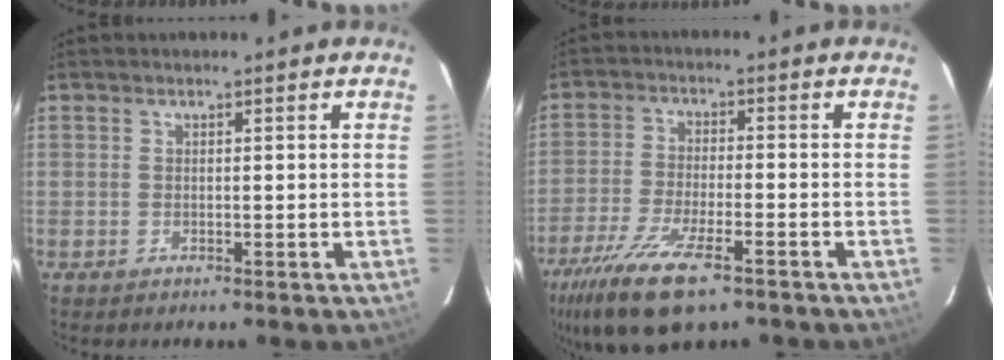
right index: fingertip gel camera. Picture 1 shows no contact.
{"total": 14.6, "force": [-9.6, 4.5, 10.1], "torque": [-0.222, -0.044, -0.178]}